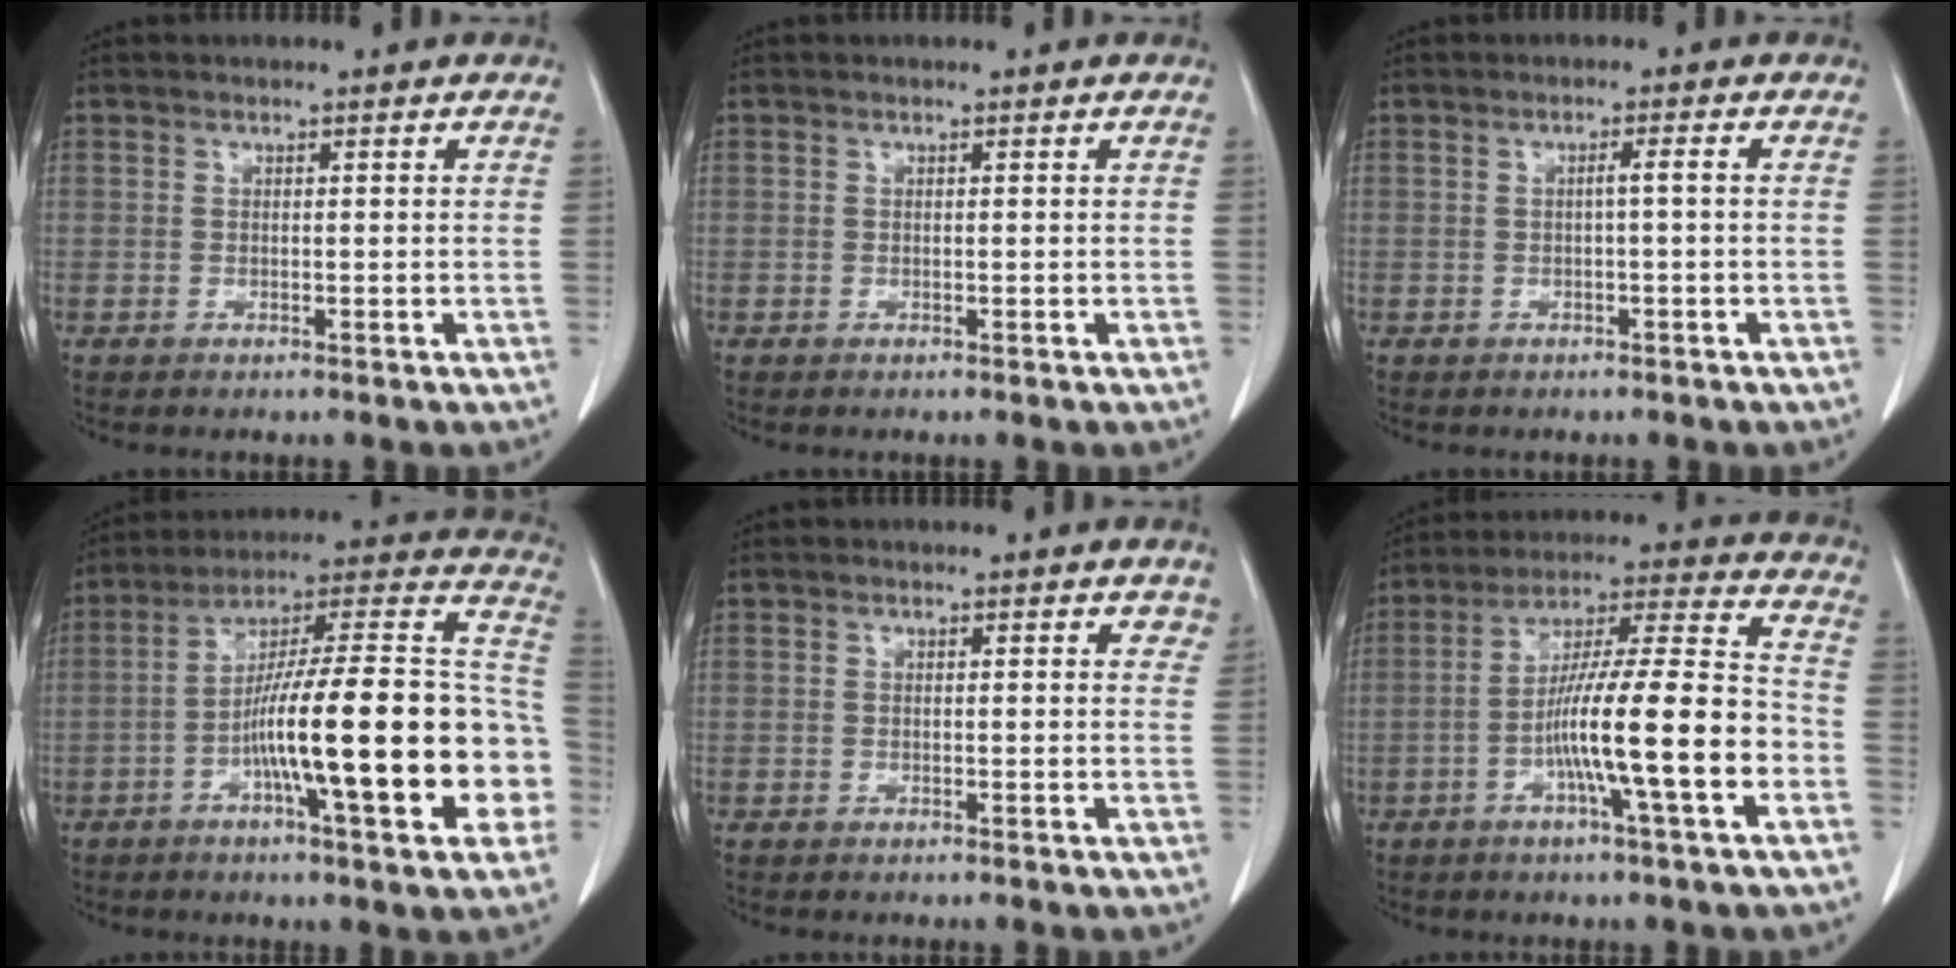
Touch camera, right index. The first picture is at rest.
{"total": 0.0}
{"total": 1.3, "force": [-0.2, -0.2, 1.3], "torque": [-0.023, 0.002, -0.003]}
{"total": 25.3, "force": [-6.1, 3.0, 24.4], "torque": [-0.297, 0.020, -0.097]}
{"total": 1.9, "force": [1.5, 0.9, 0.6], "torque": [0.006, -0.002, 0.003]}
{"total": 16.3, "force": [-4.9, 0.3, 15.5], "torque": [-0.261, 0.008, -0.085]}